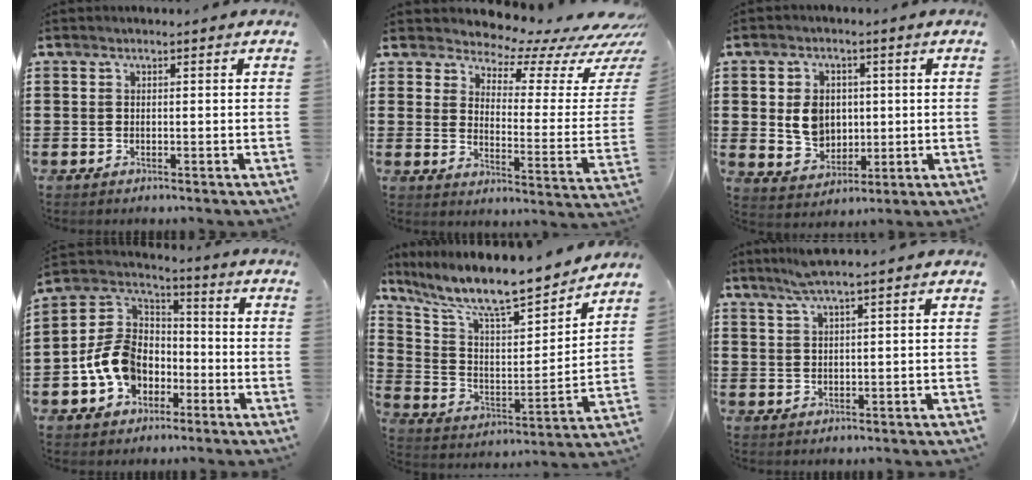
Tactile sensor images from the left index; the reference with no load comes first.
{"total": 5.4, "force": [5.0, 1.5, 1.3], "torque": [-0.031, -0.053, 0.080]}
{"total": 6.1, "force": [0.8, 5.1, 3.3], "torque": [-0.062, 0.007, 0.013]}
{"total": 10.8, "force": [-3.6, 8.4, 5.7], "torque": [-0.169, 0.012, -0.076]}
{"total": 10.4, "force": [9.2, 1.3, 4.6], "torque": [-0.125, -0.066, 0.152]}
{"total": 3.9, "force": [2.7, -0.4, 2.7], "torque": [-0.058, 0.002, 0.050]}